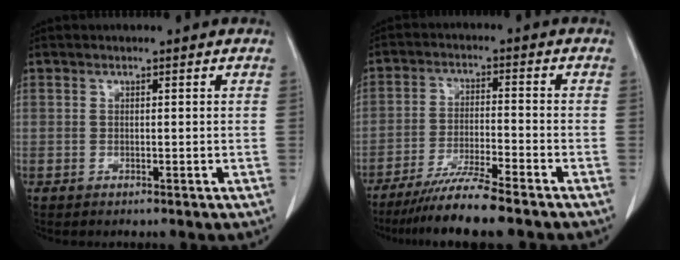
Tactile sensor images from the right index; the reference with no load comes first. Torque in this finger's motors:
{"motor_torque": [0.01, -0.08, 0.02, -0.04]}